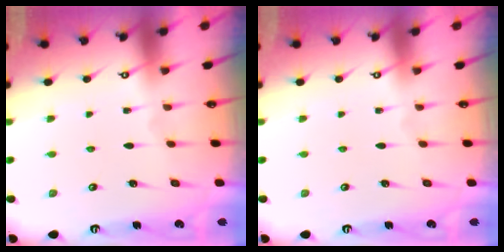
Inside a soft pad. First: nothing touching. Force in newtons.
{"total": 0.0}